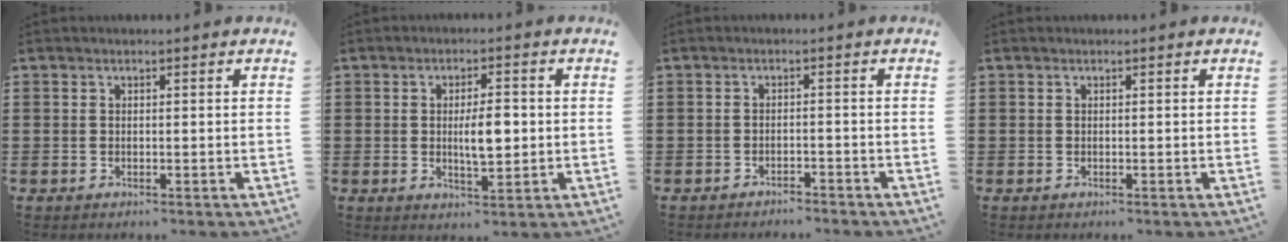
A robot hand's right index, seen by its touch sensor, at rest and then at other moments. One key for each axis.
{"total": 5.3, "fx": 0.0, "fy": 1.7, "fz": 5.0, "tx": -0.075, "ty": -0.005, "tz": -0.003}
{"total": 1.8, "fx": -1.8, "fy": 0.0, "fz": 0.1, "tx": -0.007, "ty": 0.000, "tz": -0.039}
{"total": 0.0}